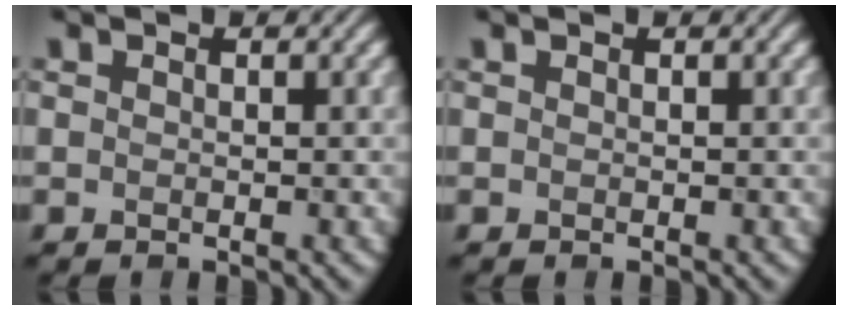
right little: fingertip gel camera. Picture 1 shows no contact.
{"total": 0.0}